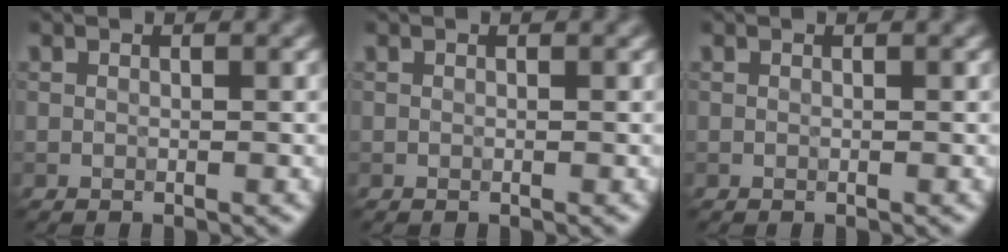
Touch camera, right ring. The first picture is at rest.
{"total": 0.0}
{"total": 0.0}